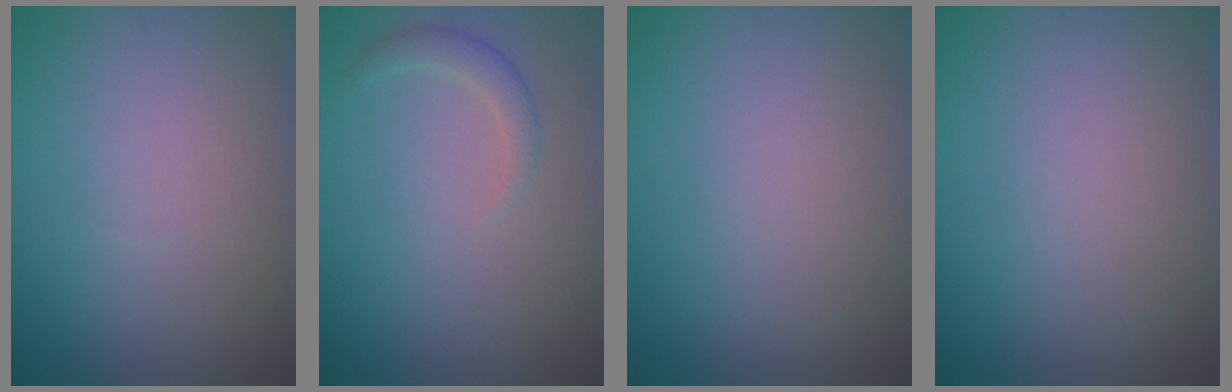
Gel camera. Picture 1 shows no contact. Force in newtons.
{"total": 1.5, "press": 1.5, "slide": 0.1}
{"total": 0.0}
{"total": 0.0}